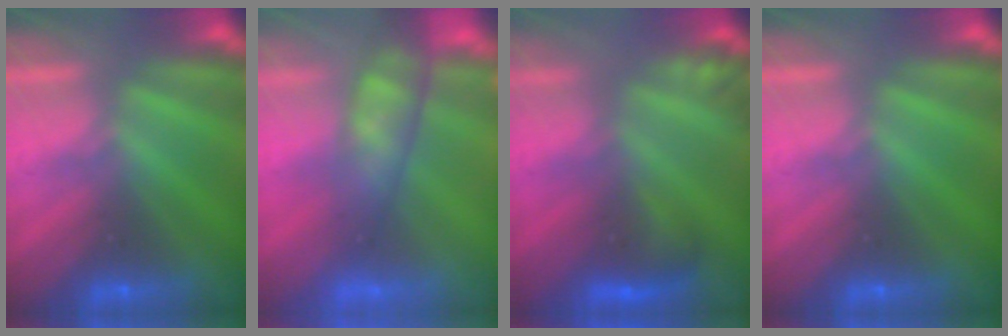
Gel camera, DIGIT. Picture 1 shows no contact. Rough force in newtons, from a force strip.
{"total": 4.3}
{"total": 2.9}
{"total": 0.0}